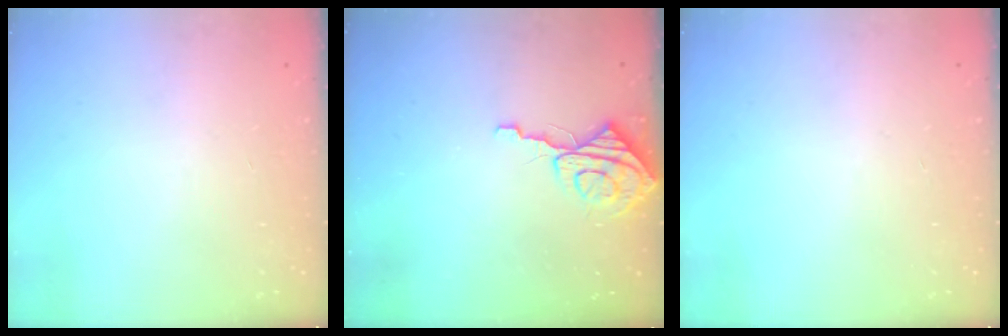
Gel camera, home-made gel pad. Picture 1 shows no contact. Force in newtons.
{"total": 9.1, "press": 9.1, "slide": 0.7}
{"total": 0.0}